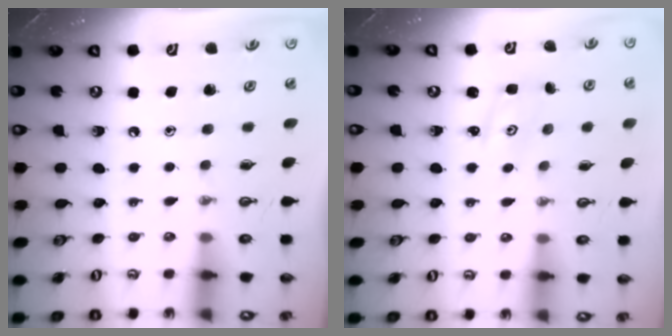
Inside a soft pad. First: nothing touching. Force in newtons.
{"total": 1.5, "press": 1.5, "slide": 0.3}